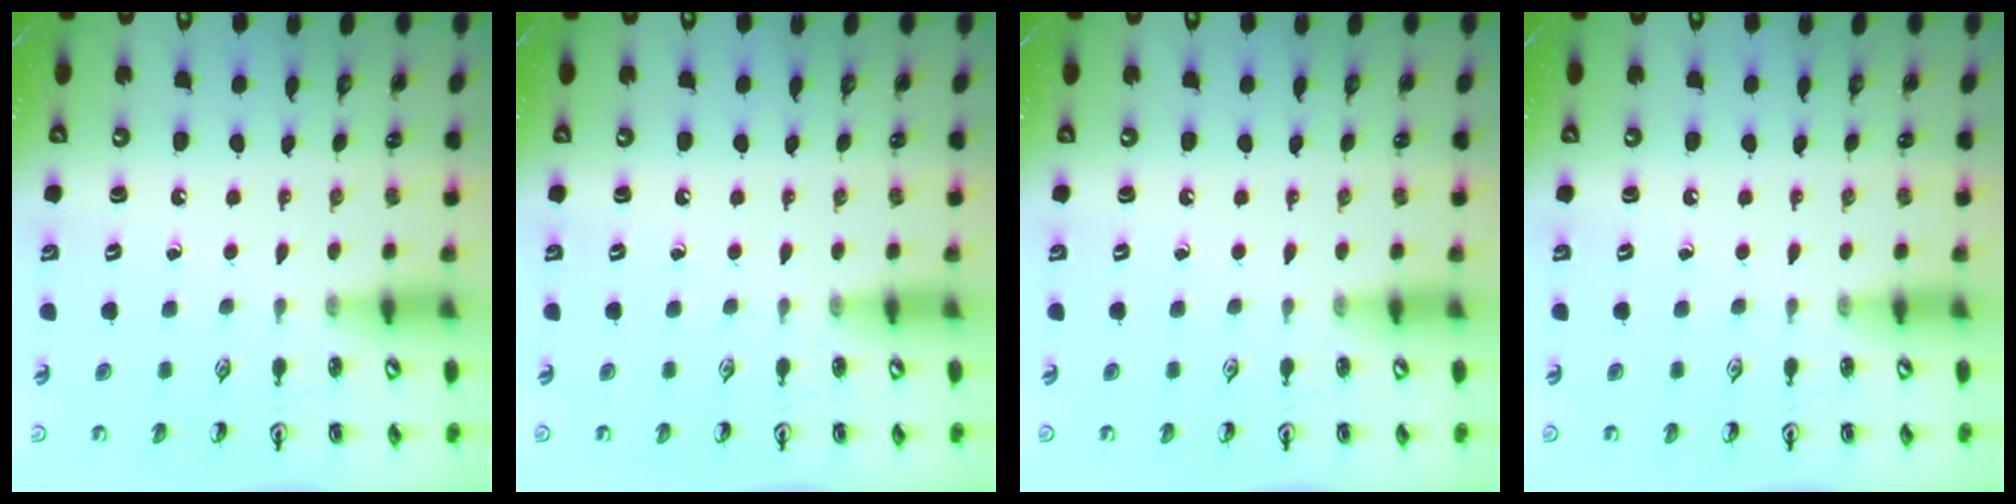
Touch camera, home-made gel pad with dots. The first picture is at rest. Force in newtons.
{"total": 0.0}
{"total": 0.0}
{"total": 0.0}